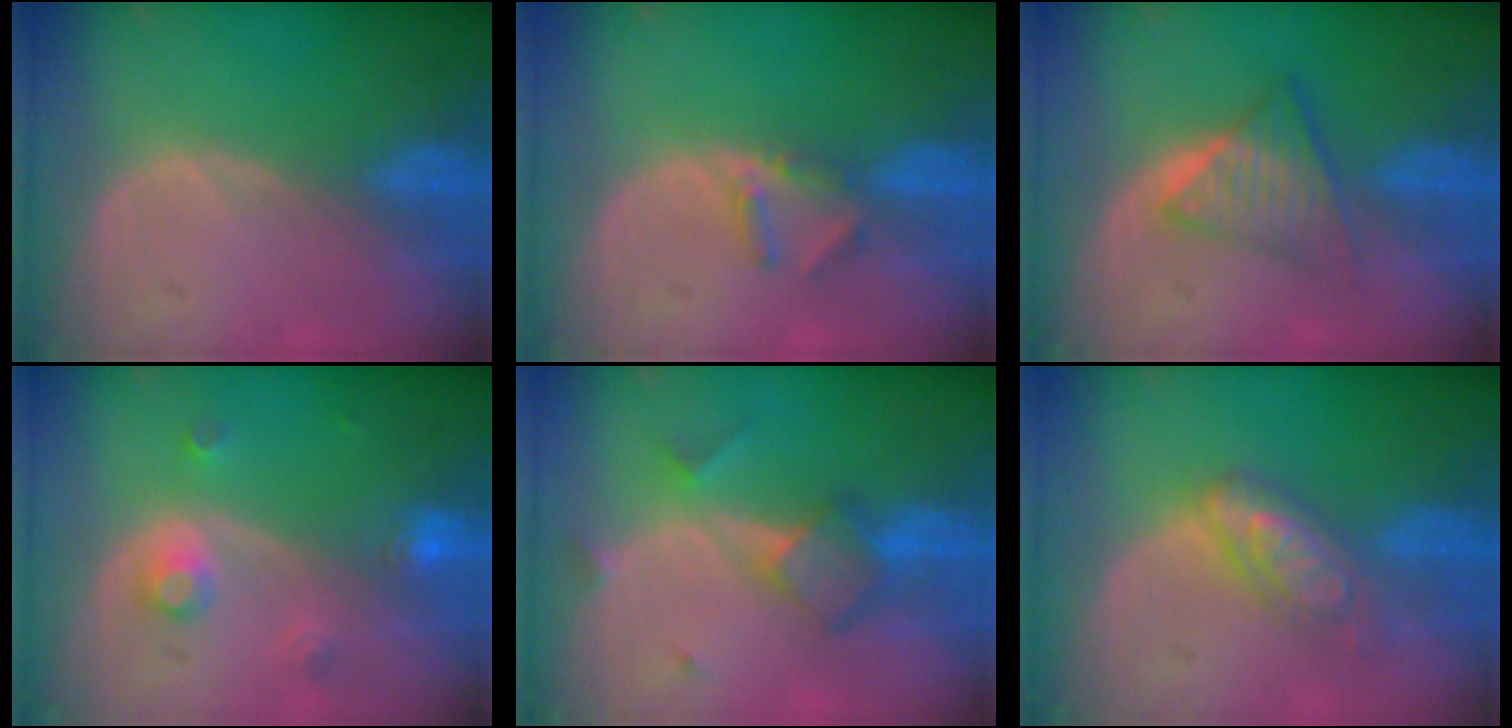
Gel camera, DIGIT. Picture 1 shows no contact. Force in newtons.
{"total": 2.9, "press": 2.6, "slide": 1.1}
{"total": 6.0, "press": 5.2, "slide": 3.1}
{"total": 3.5, "press": 3.2, "slide": 1.5}
{"total": 5.8, "press": 5.2, "slide": 2.5}
{"total": 6.0, "press": 5.9, "slide": 0.4}